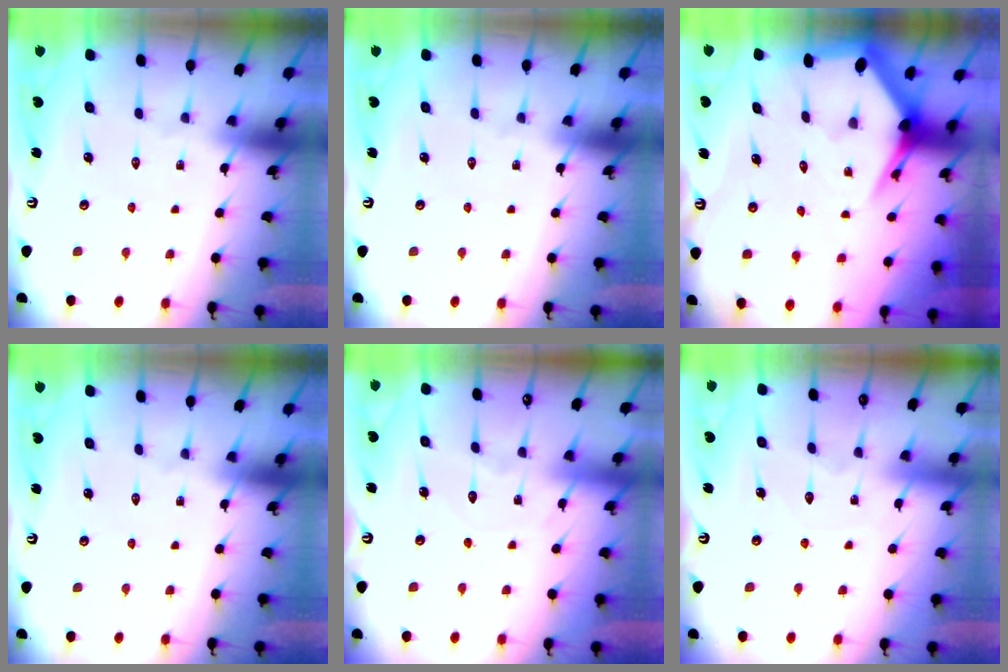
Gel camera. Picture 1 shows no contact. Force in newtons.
{"total": 0.0}
{"total": 5.5, "press": 5.4, "slide": 0.5}
{"total": 0.0}
{"total": 6.0, "press": 5.9, "slide": 0.6}
{"total": 4.7, "press": 4.6, "slide": 0.4}